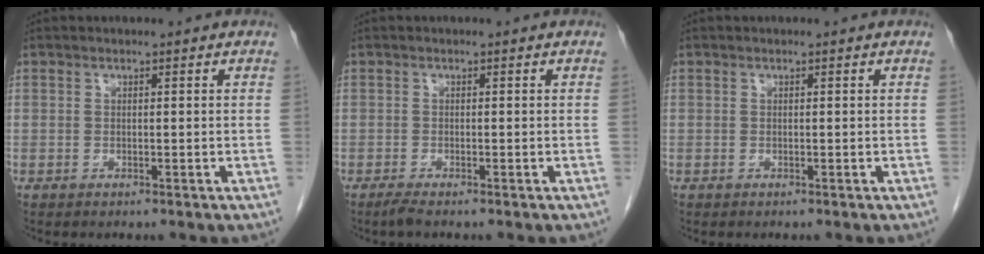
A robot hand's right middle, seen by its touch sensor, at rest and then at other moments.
{"total": 1.1, "force": [-0.8, -0.1, 0.7], "torque": [-0.024, -0.006, -0.019]}
{"total": 0.0}